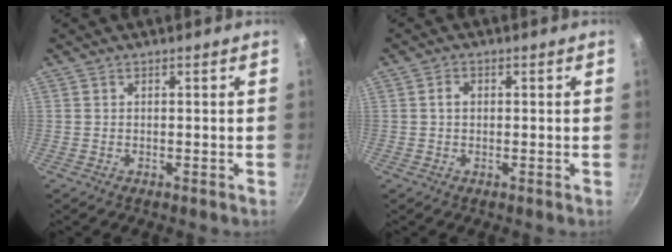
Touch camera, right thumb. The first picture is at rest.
{"total": 1.8, "force": [0.1, 1.4, 1.2], "torque": [-0.016, 0.006, 0.002]}